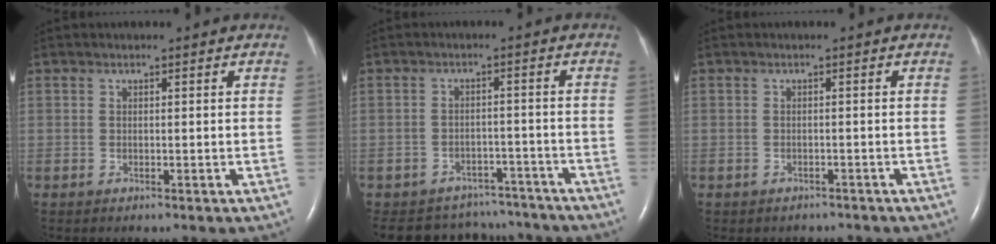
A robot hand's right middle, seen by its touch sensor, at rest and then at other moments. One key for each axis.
{"total": 11.4, "fx": -10.5, "fy": 4.2, "fz": 0.8, "tx": -0.018, "ty": 0.022, "tz": -0.132}
{"total": 2.5, "fx": -2.2, "fy": 1.2, "fz": 0.3, "tx": -0.010, "ty": 0.002, "tz": -0.026}